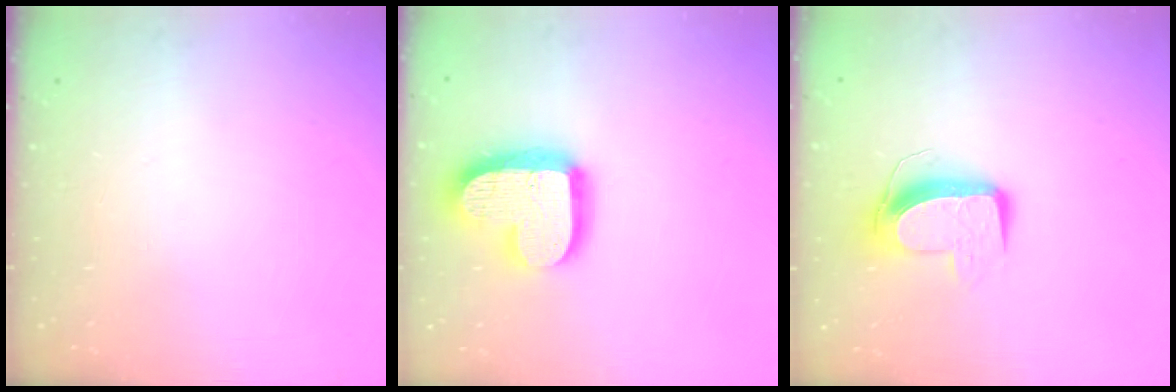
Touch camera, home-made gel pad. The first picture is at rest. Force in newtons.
{"total": 17.7, "press": 17.6, "slide": 1.3}
{"total": 10.3, "press": 10.3, "slide": 0.2}